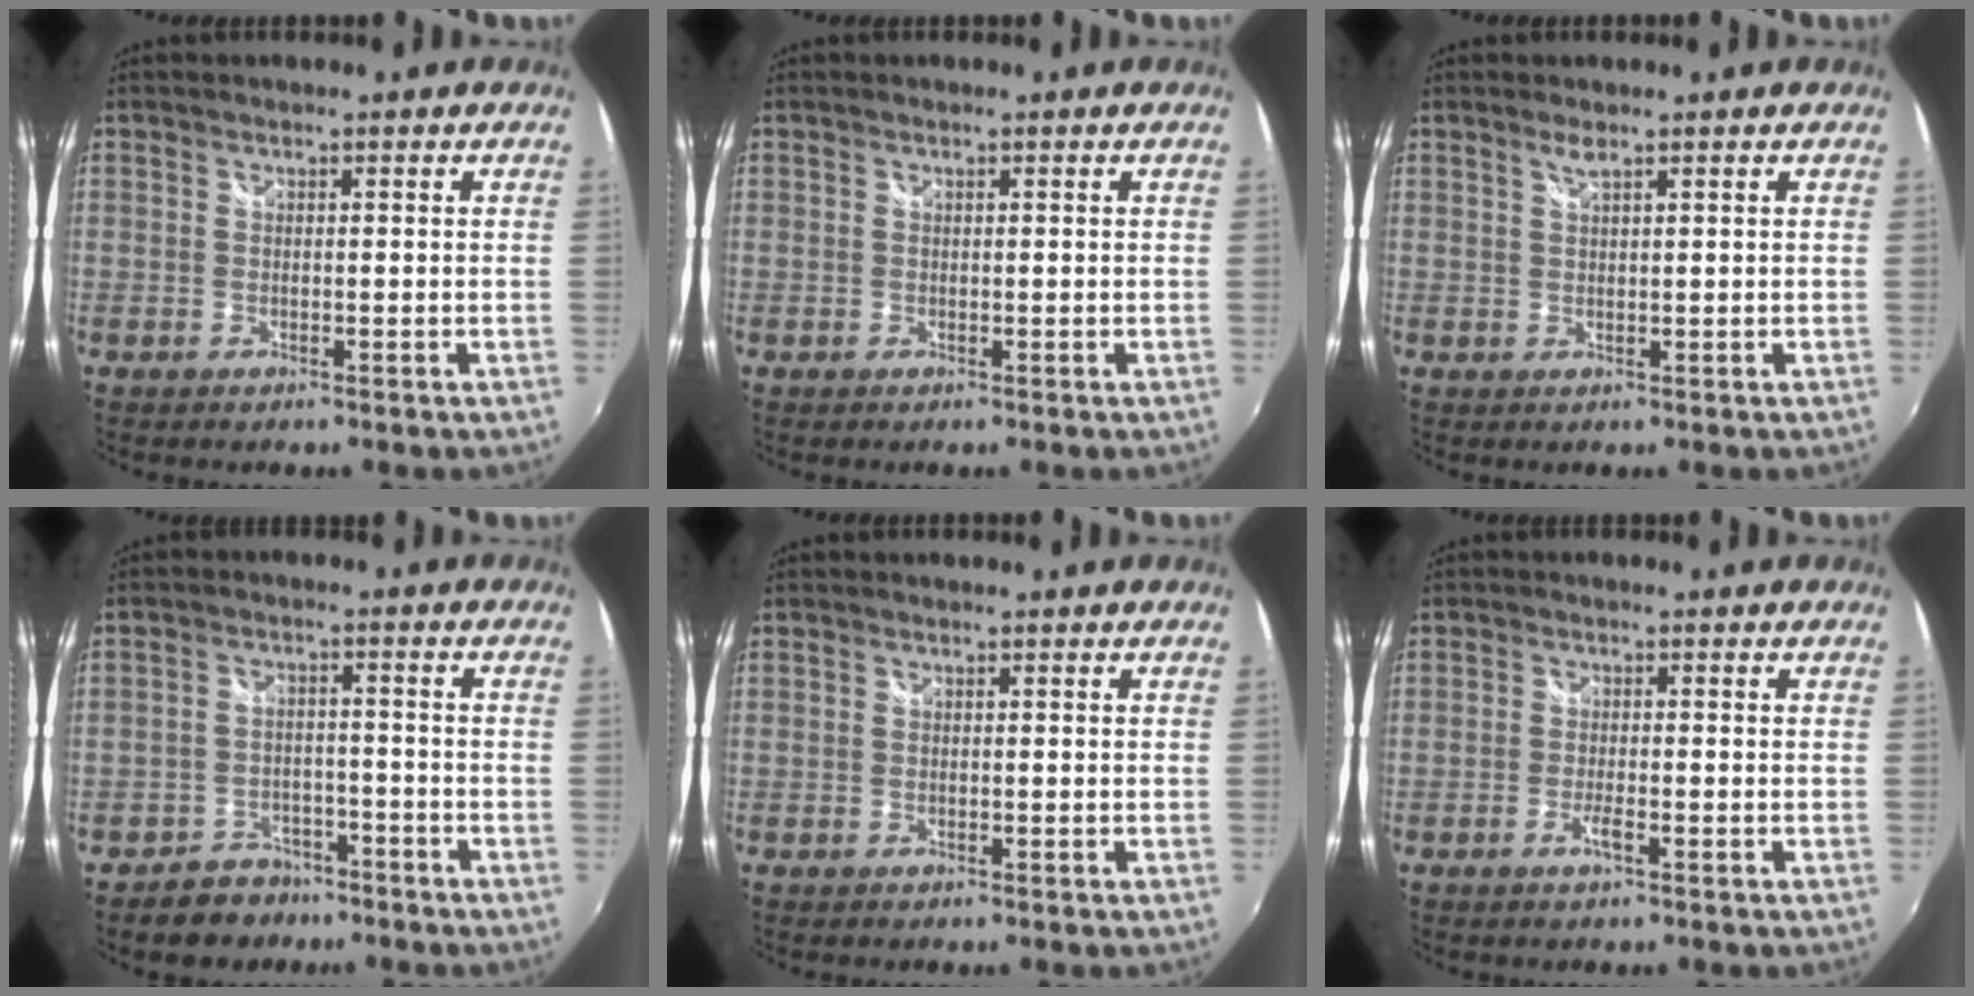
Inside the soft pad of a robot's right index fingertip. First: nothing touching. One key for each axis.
{"total": 0.0}
{"total": 1.5, "fx": 1.1, "fy": 0.1, "fz": 0.9, "tx": -0.017, "ty": 0.003, "tz": 0.020}
{"total": 5.8, "fx": -4.4, "fy": 3.8, "fz": 0.5, "tx": -0.022, "ty": 0.025, "tz": -0.063}
{"total": 0.0}
{"total": 2.0, "fx": -1.1, "fy": 0.2, "fz": 1.6, "tx": -0.038, "ty": -0.003, "tz": -0.023}